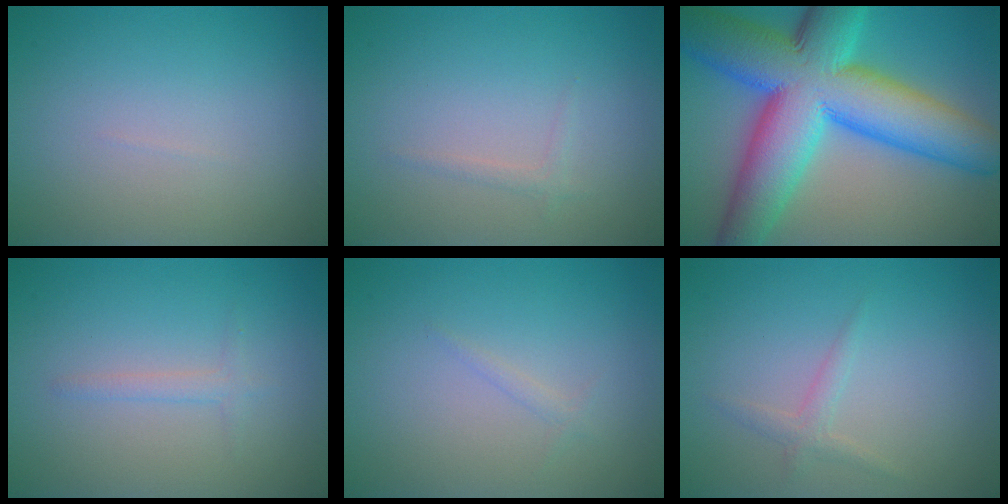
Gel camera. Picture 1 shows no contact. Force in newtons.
{"total": 0.8, "press": 0.8, "slide": 0.1}
{"total": 16.0, "press": 16.0, "slide": 0.4}
{"total": 1.1, "press": 1.1, "slide": 0.1}
{"total": 0.7, "press": 0.7, "slide": 0.1}
{"total": 1.3, "press": 1.3, "slide": 0.0}